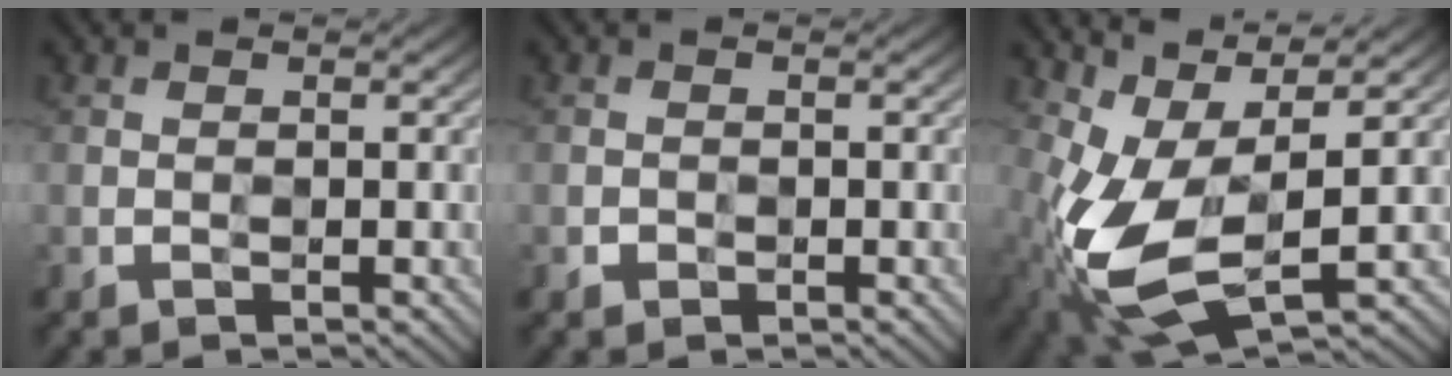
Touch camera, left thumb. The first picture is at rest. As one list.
[{"total": 0.8, "force": [-0.6, 0.4, -0.1], "torque": [0.002, -0.003, -0.012]}, {"total": 10.4, "force": [-0.1, 4.7, 9.3], "torque": [-0.214, -0.007, -0.002]}]